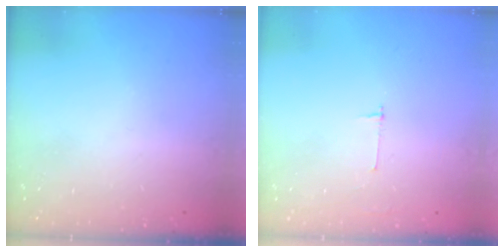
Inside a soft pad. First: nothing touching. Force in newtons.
{"total": 2.7, "press": 2.7, "slide": 0.3}